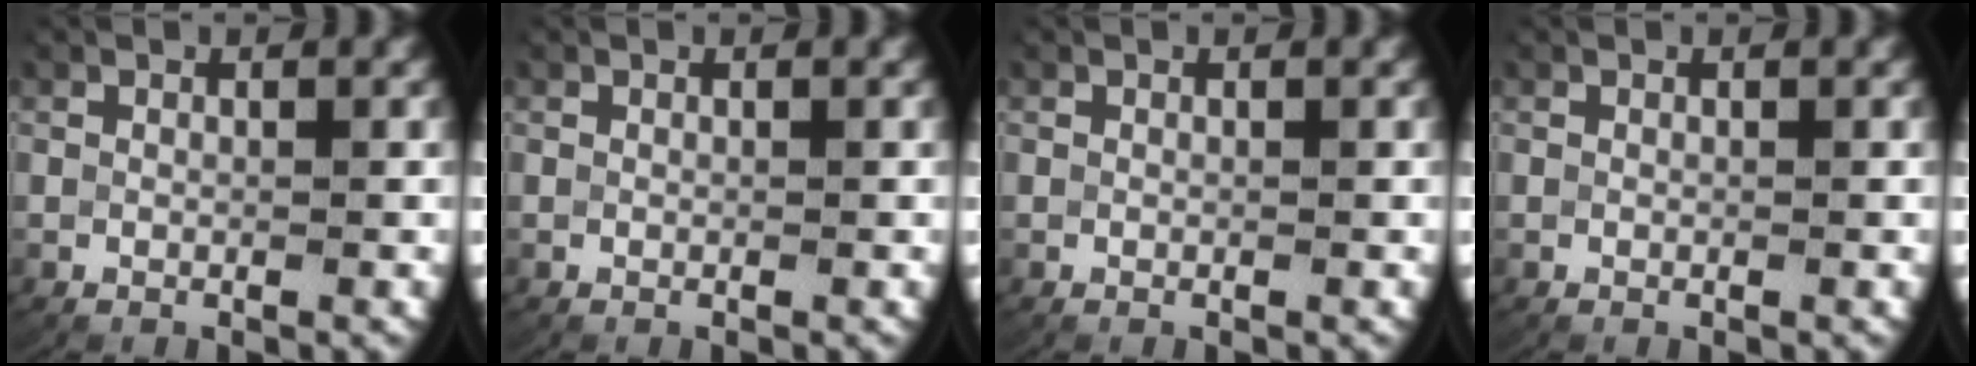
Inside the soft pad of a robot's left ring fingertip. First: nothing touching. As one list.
[{"total": 0.0}, {"total": 0.0}, {"total": 0.0}]